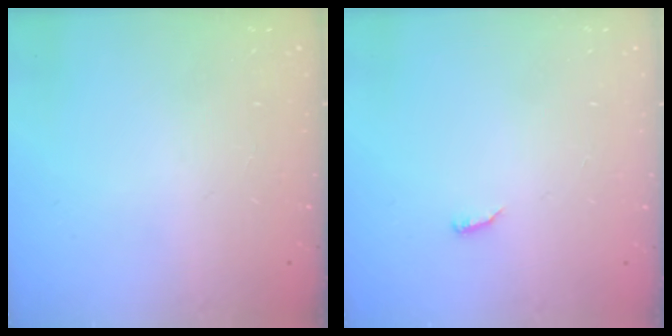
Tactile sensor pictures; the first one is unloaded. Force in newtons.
{"total": 4.3, "press": 4.2, "slide": 0.6}